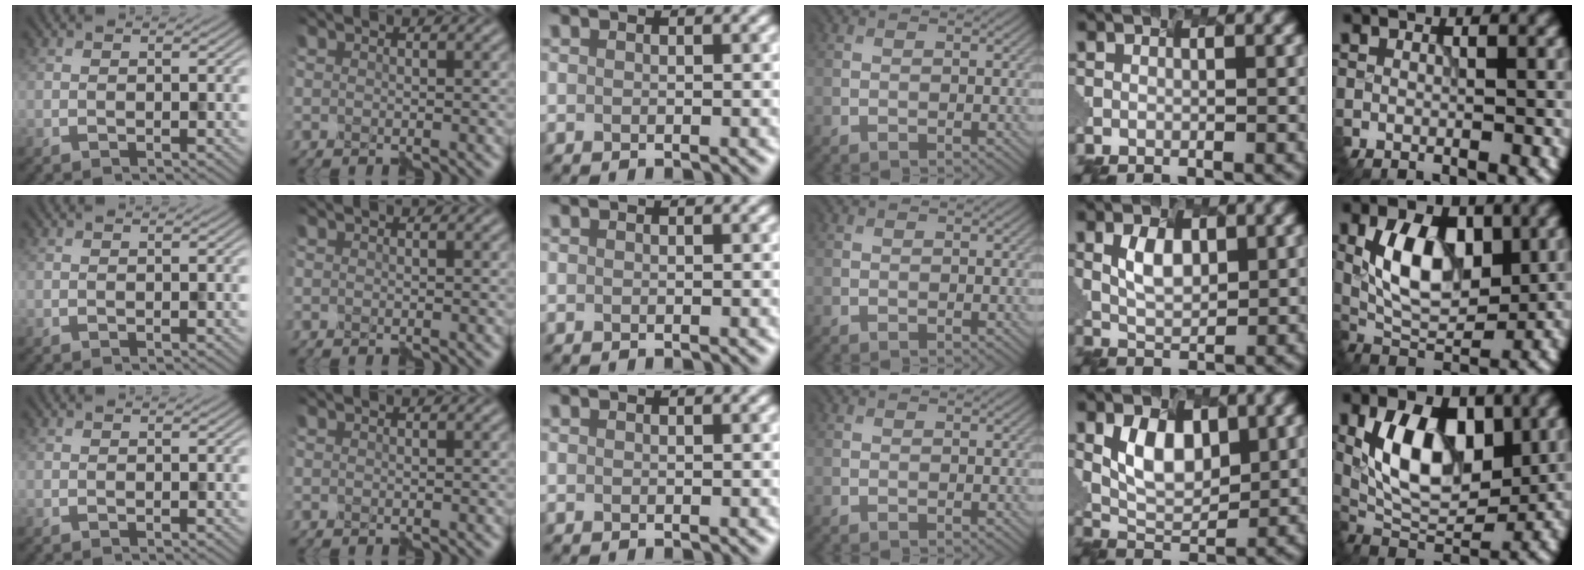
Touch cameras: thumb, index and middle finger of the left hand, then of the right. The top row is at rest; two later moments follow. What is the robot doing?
{"motion": "assemble", "object": "hinged jar"}